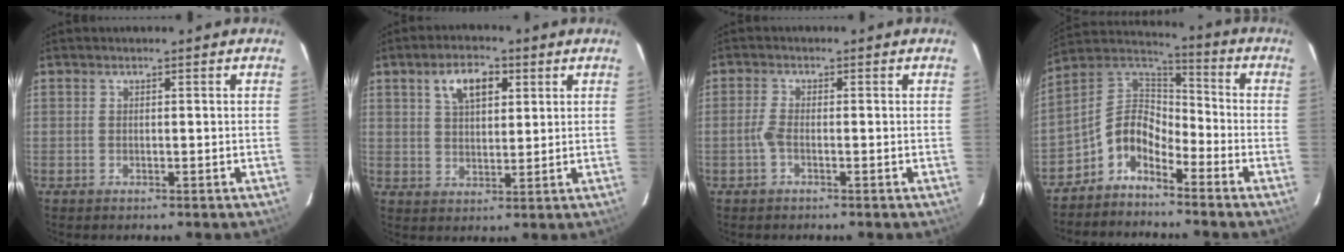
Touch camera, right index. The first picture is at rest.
{"total": 7.1, "force": [3.2, 3.7, 5.1], "torque": [-0.089, 0.020, 0.059]}
{"total": 2.0, "force": [-0.8, 0.5, 1.8], "torque": [-0.043, 0.002, -0.017]}
{"total": 8.4, "force": [-5.4, 4.6, 4.4], "torque": [-0.100, 0.038, -0.120]}